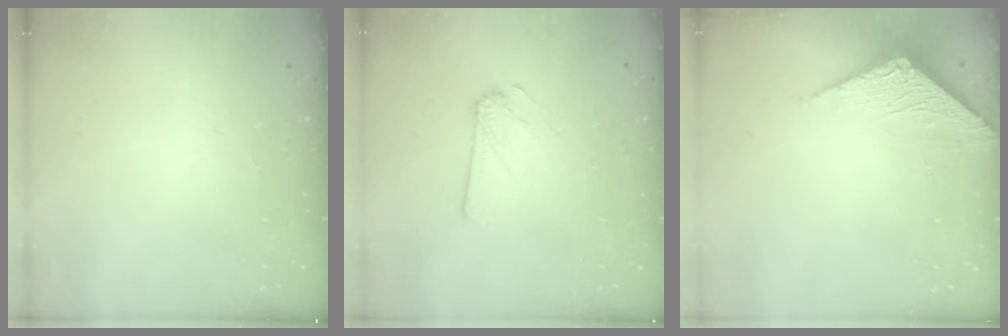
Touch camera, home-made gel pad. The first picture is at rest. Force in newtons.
{"total": 2.0, "press": 2.0, "slide": 0.1}
{"total": 3.3, "press": 3.3, "slide": 0.2}